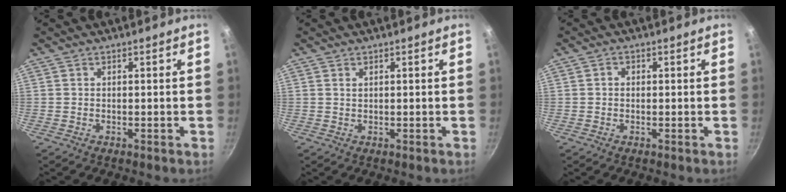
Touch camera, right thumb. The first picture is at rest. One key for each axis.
{"total": 0.9, "fx": 0.5, "fy": 0.5, "fz": 0.6, "tx": -0.011, "ty": 0.001, "tz": 0.011}
{"total": 1.3, "fx": 0.1, "fy": 1.1, "fz": 0.7, "tx": -0.012, "ty": 0.006, "tz": 0.001}